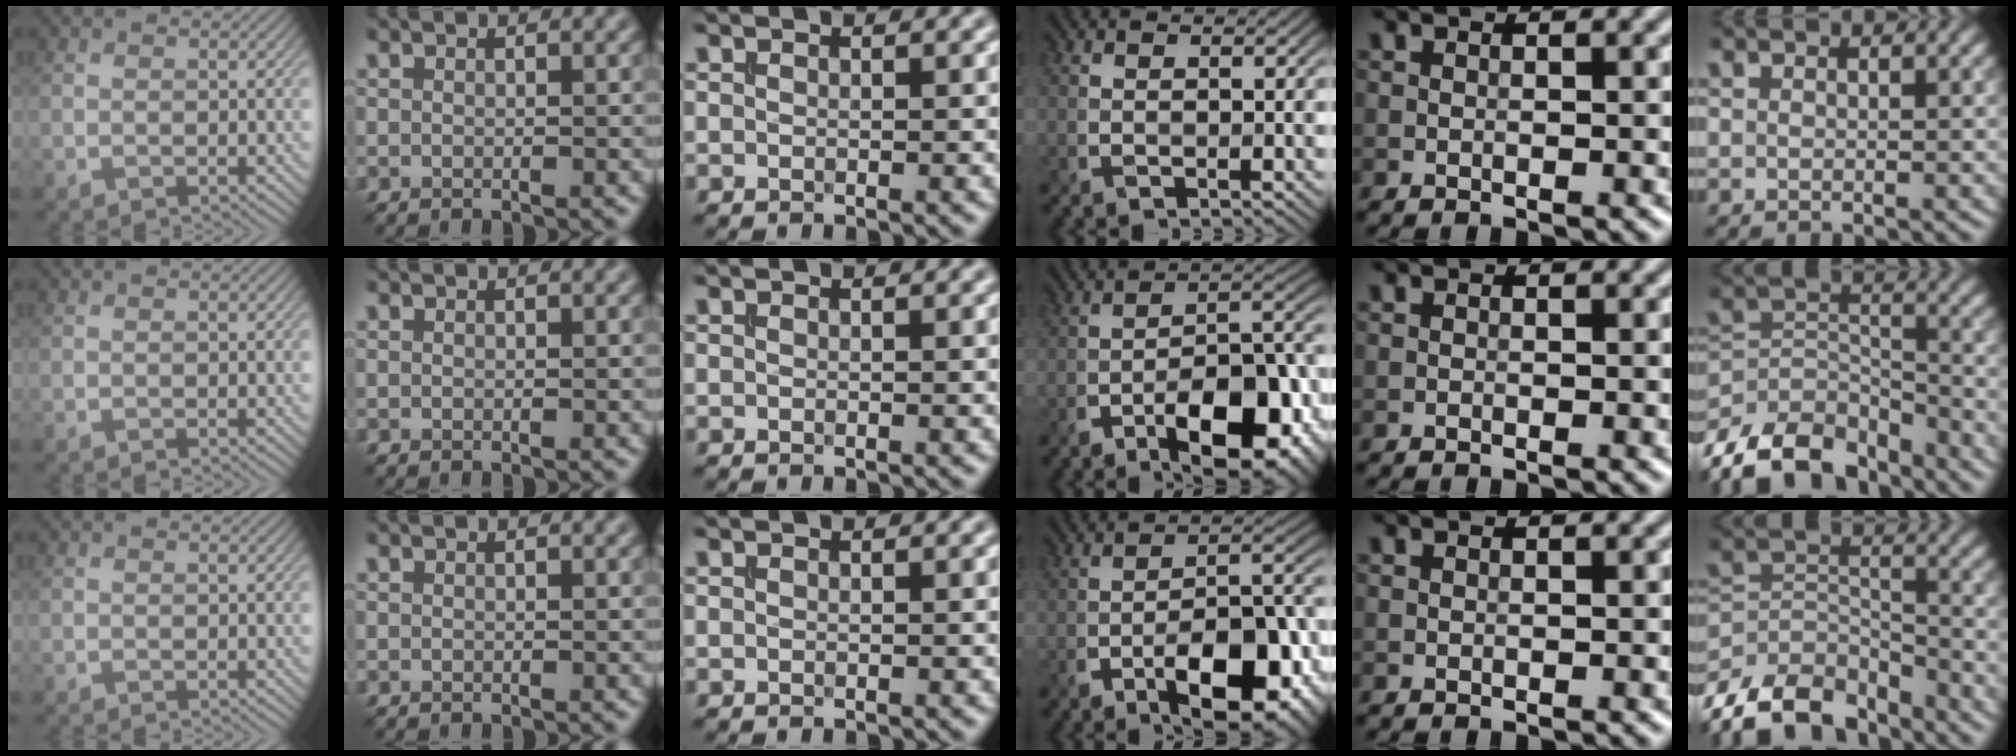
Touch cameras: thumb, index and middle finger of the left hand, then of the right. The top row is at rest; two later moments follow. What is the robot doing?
{"motion": "insert", "object": "file holder"}